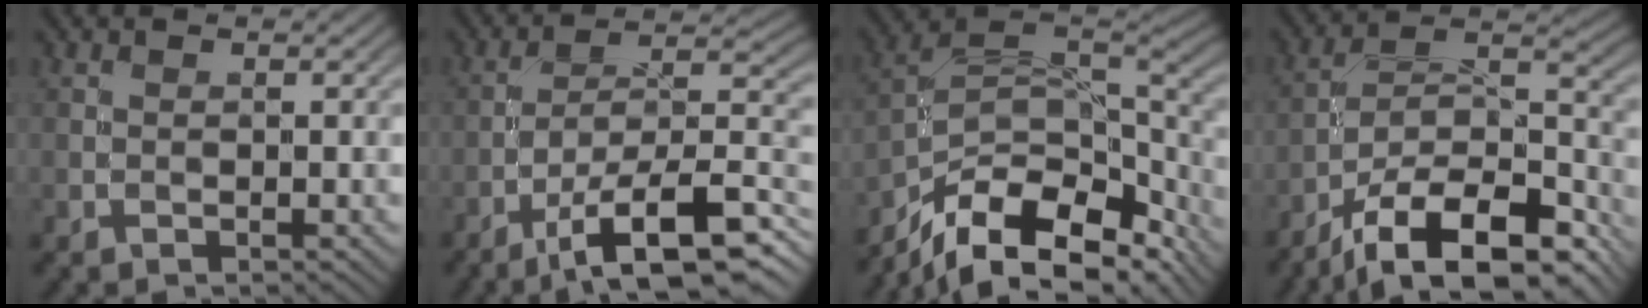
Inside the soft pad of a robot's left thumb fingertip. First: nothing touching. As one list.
[{"total": 13.3, "force": [-7.7, 4.0, 10.1], "torque": [-0.169, -0.004, -0.135]}, {"total": 15.8, "force": [-10.0, 7.6, 9.5], "torque": [-0.193, -0.024, -0.165]}, {"total": 16.7, "force": [-12.3, 6.2, 9.5], "torque": [-0.170, -0.023, -0.185]}]